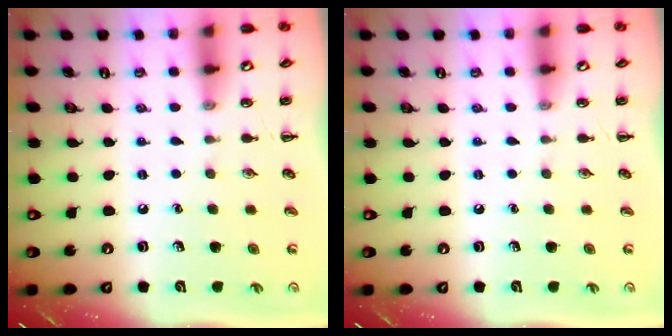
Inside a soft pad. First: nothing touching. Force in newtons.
{"total": 0.0}